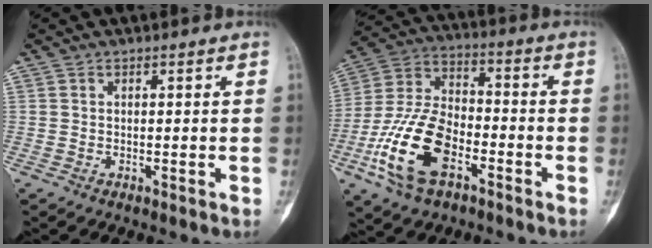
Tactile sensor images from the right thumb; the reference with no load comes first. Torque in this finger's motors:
{"motor_torque": [0.42, 0.63, 1.77, -0.89, 0.12]}